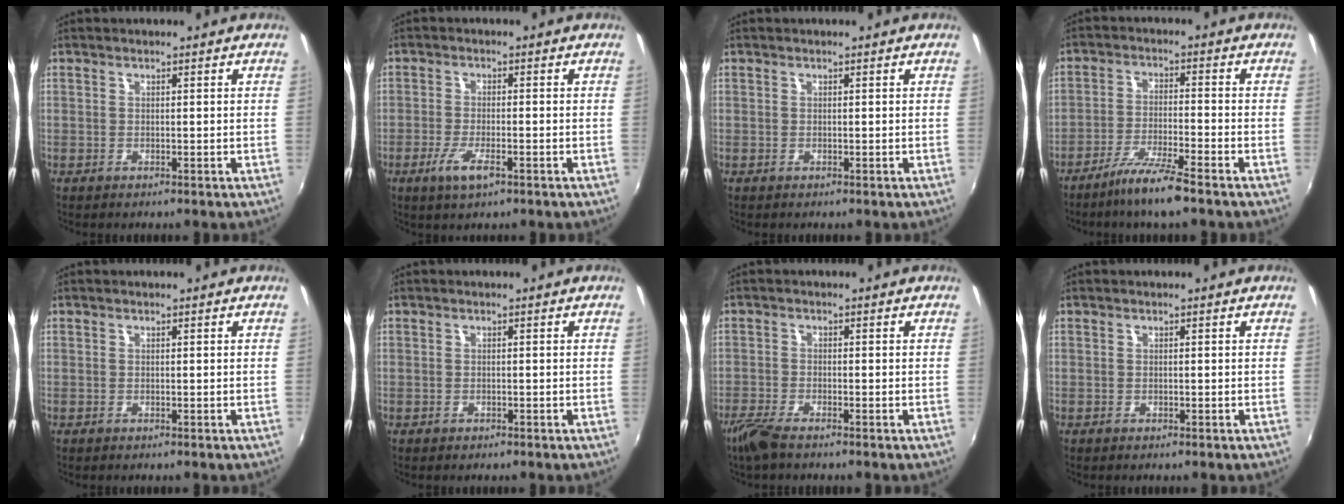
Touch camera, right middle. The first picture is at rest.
{"total": 5.0, "force": [-2.7, 1.3, 4.0], "torque": [-0.090, -0.012, -0.053]}
{"total": 0.0}
{"total": 7.7, "force": [-5.9, -0.2, 4.9], "torque": [-0.109, -0.009, -0.108]}
{"total": 0.0}
{"total": 0.7, "force": [-0.5, 0.5, 0.0], "torque": [0.000, -0.002, -0.008]}
{"total": 4.7, "force": [-3.7, 0.9, 2.8], "torque": [-0.078, -0.012, -0.075]}
{"total": 0.0}